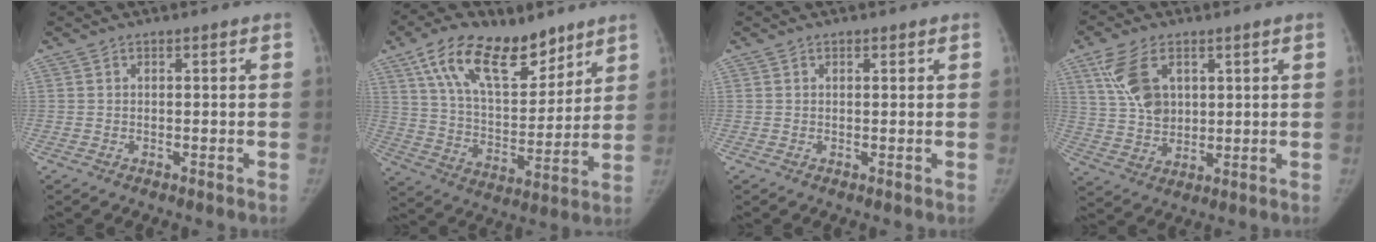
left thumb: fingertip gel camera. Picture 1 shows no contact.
{"total": 20.4, "force": [12.5, 10.1, 12.5], "torque": [-0.175, -0.046, 0.224]}
{"total": 0.7, "force": [0.4, 0.6, 0.2], "torque": [0.009, 0.000, 0.003]}
{"total": 10.0, "force": [4.1, 6.4, 6.5], "torque": [-0.111, -0.010, 0.086]}